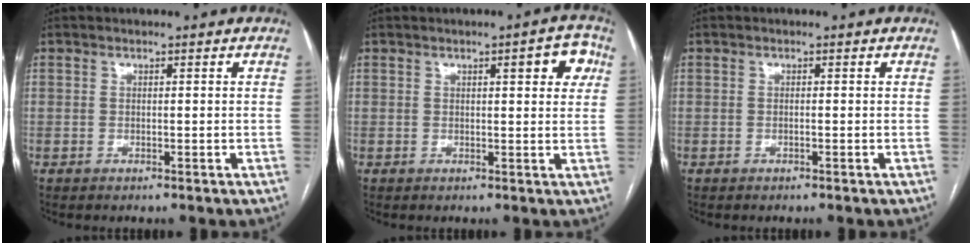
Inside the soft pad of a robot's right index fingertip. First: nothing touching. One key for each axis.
{"total": 4.7, "fx": 1.8, "fy": 1.2, "fz": 4.2, "tx": -0.046, "ty": 0.008, "tz": 0.018}
{"total": 0.0}